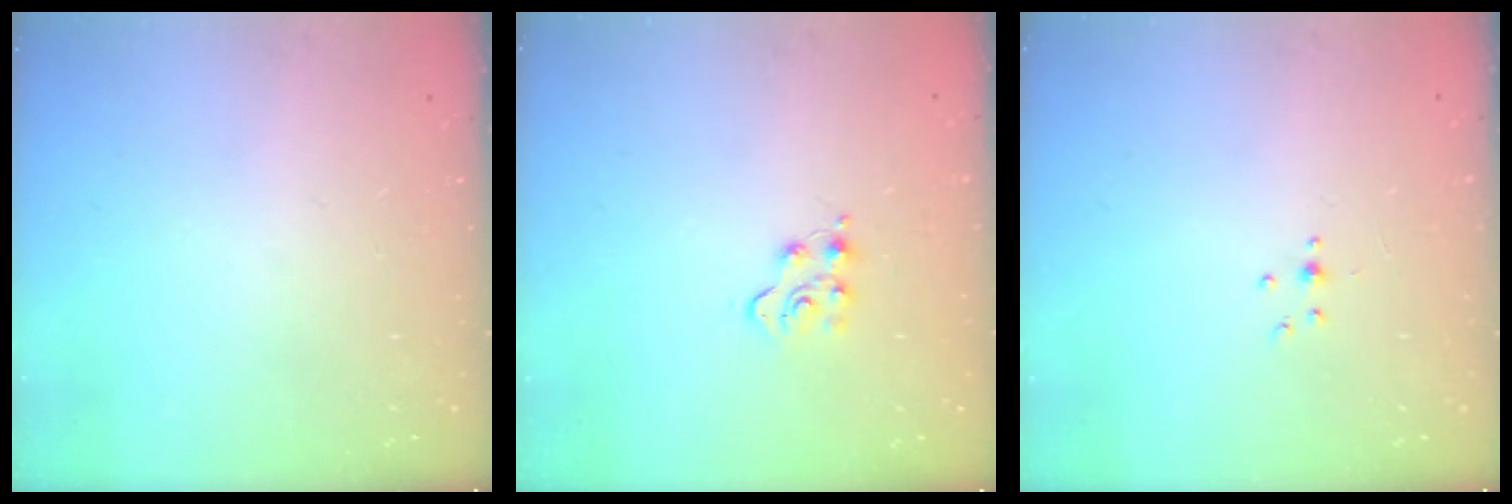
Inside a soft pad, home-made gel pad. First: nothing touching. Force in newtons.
{"total": 5.3, "press": 5.3, "slide": 0.6}
{"total": 2.5, "press": 2.3, "slide": 1.0}